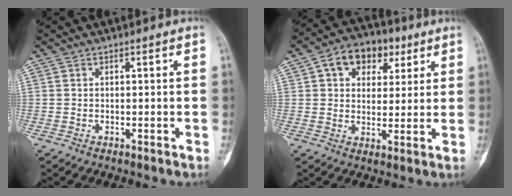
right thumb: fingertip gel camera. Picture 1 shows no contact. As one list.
[{"total": 11.3, "force": [4.7, 7.9, 6.5], "torque": [-0.056, 0.003, 0.069]}]